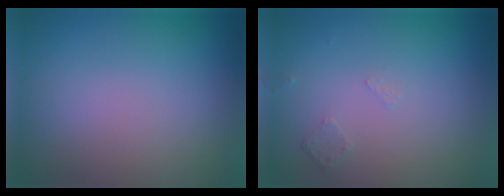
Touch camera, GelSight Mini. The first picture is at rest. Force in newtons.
{"total": 0.6, "press": 0.5, "slide": 0.4}